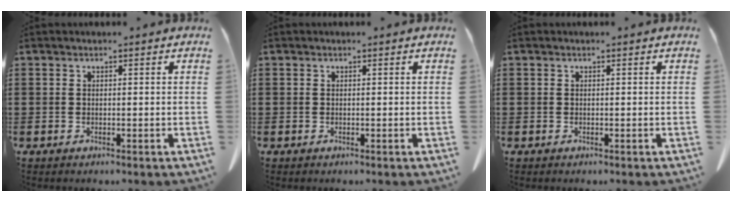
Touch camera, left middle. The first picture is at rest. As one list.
[{"total": 0.0}, {"total": 0.0}]